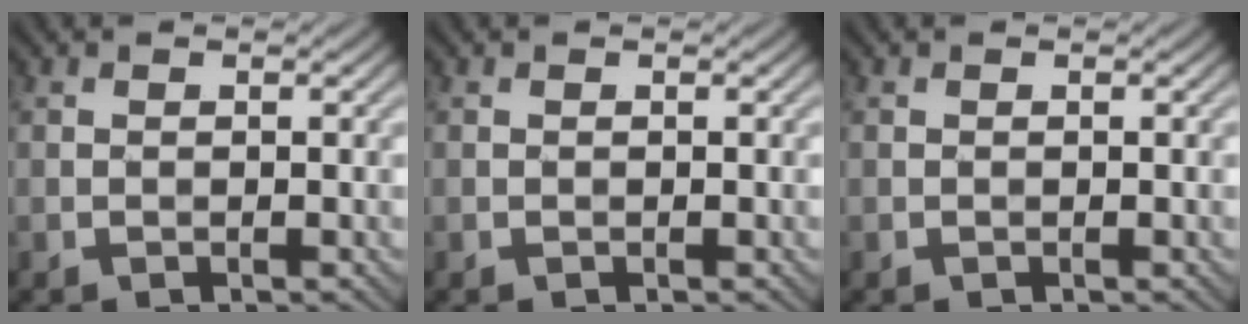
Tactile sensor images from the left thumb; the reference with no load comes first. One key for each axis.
{"total": 0.0}
{"total": 0.0}